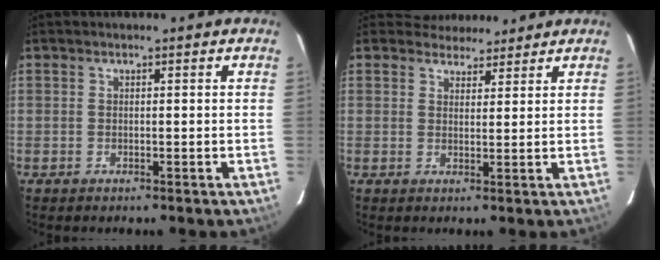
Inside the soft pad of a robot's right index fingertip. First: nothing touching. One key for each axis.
{"total": 4.8, "fx": 4.4, "fy": 1.6, "fz": -0.9, "tx": 0.020, "ty": 0.015, "tz": 0.064}